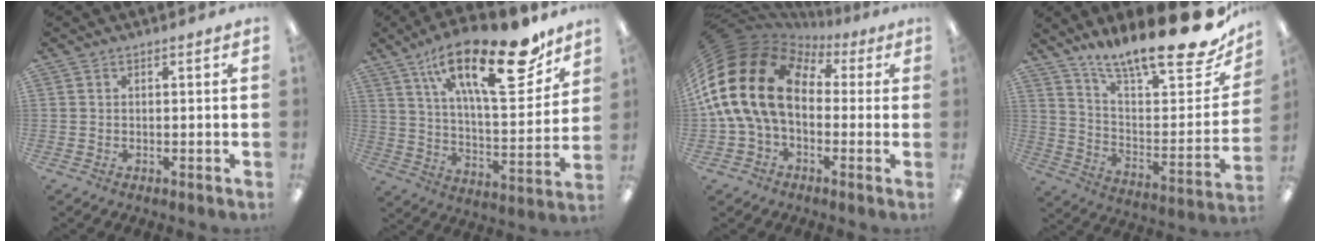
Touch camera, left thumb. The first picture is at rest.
{"total": 26.9, "force": [16.5, 9.9, 18.8], "torque": [-0.290, -0.090, 0.271]}
{"total": 20.9, "force": [2.6, 14.3, 15.0], "torque": [-0.335, -0.009, 0.043]}
{"total": 20.2, "force": [16.2, 3.7, 11.4], "torque": [-0.165, -0.123, 0.264]}